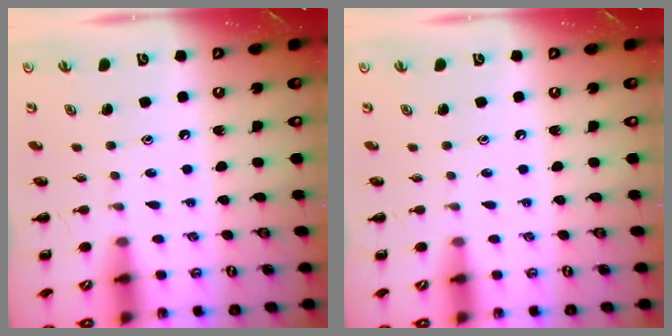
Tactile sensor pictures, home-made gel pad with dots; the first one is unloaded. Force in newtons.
{"total": 0.0}